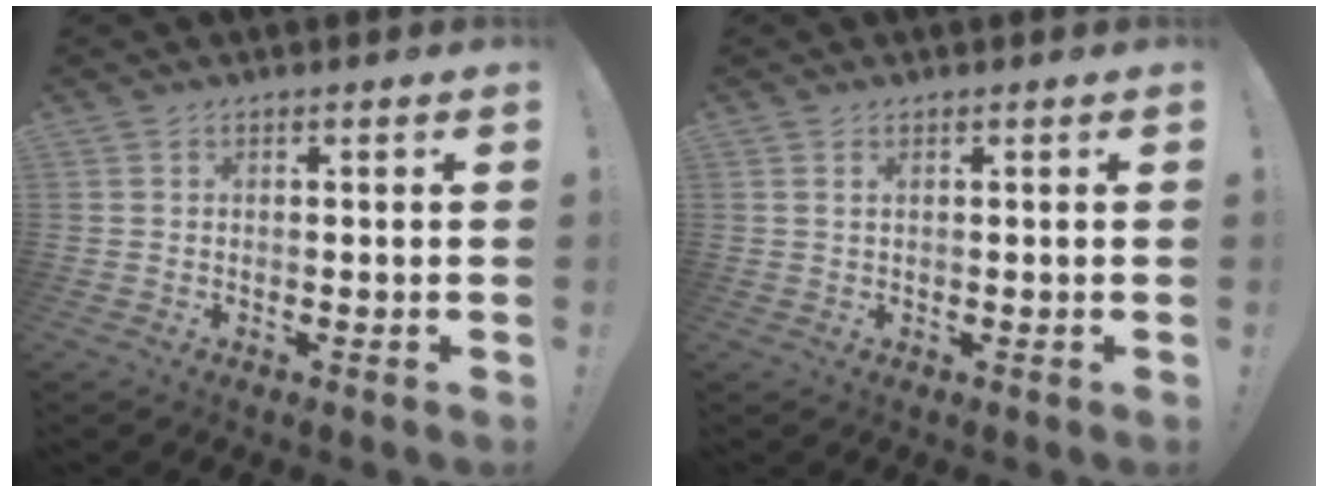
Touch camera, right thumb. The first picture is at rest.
{"total": 1.1, "force": [0.5, 0.5, 0.9], "torque": [-0.017, 0.001, 0.009]}